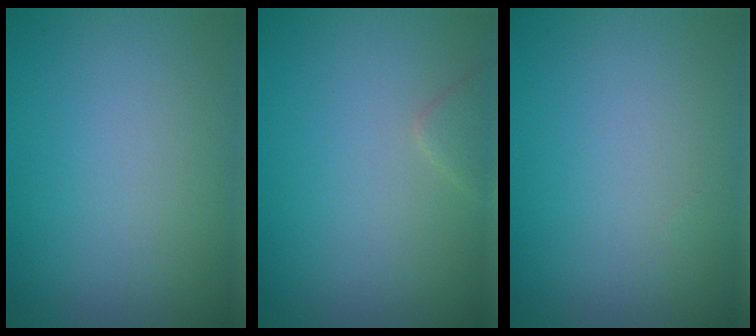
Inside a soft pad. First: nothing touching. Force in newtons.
{"total": 1.2, "press": 1.2, "slide": 0.1}
{"total": 0.0}